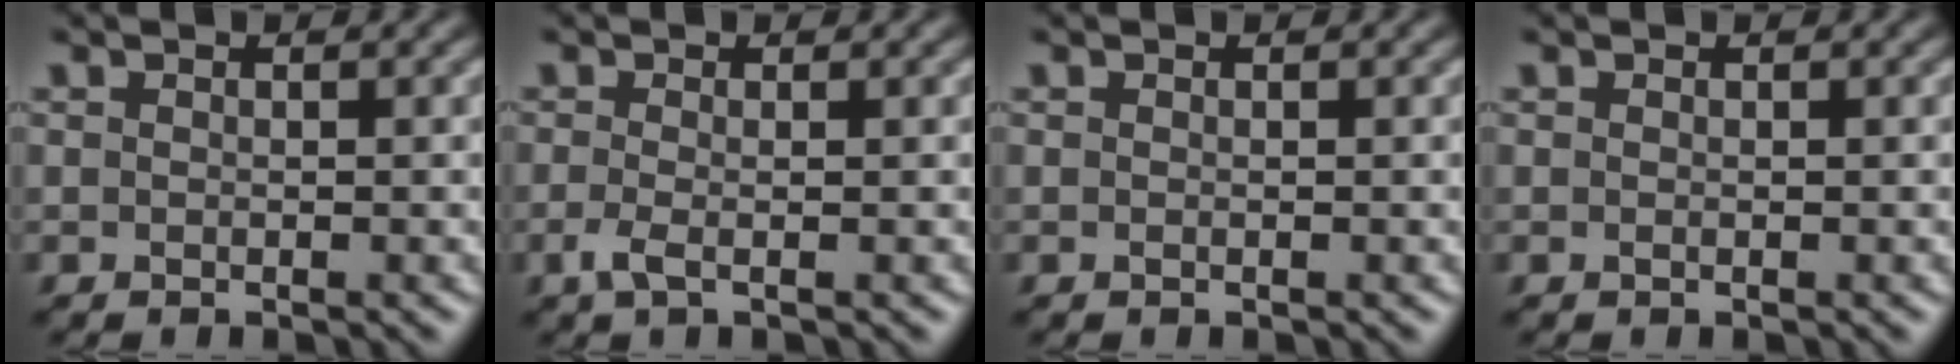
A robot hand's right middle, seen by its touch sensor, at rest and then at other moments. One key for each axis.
{"total": 1.6, "fx": -0.5, "fy": 0.4, "fz": 1.4, "tx": -0.035, "ty": -0.004, "tz": -0.013}
{"total": 0.0}
{"total": 0.0}